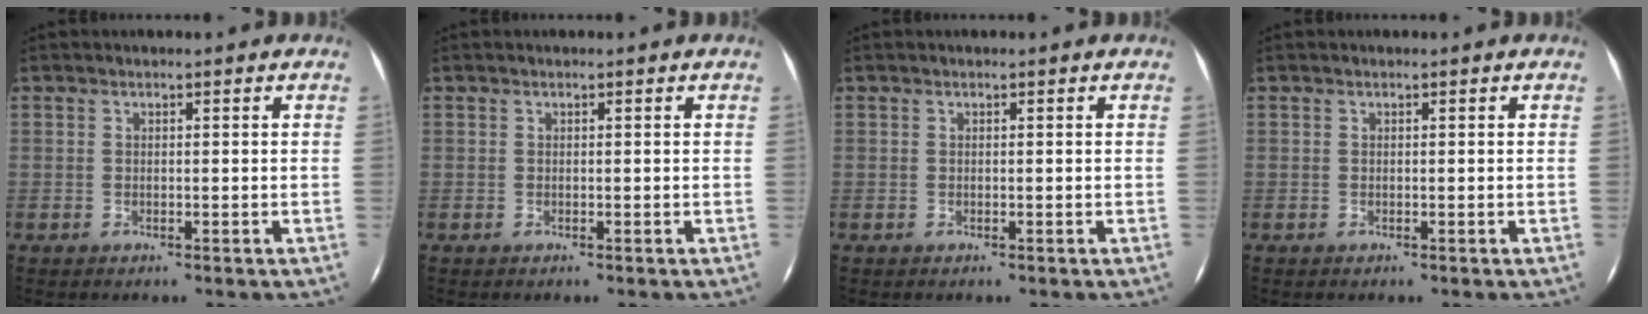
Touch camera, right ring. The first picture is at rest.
{"total": 0.0}
{"total": 0.0}
{"total": 0.0}